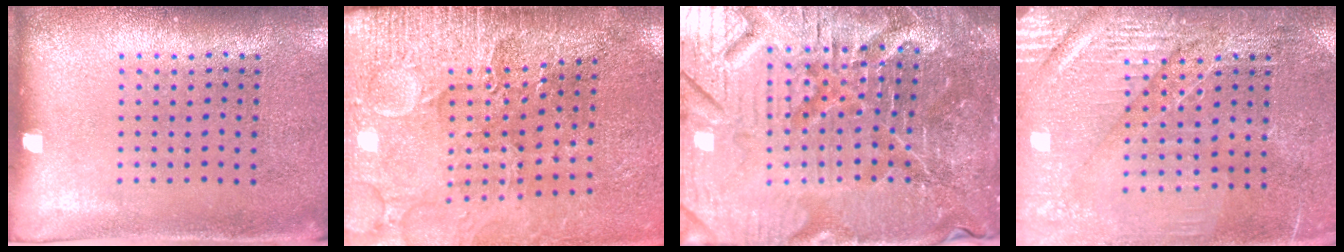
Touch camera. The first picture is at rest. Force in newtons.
{"total": 3.4, "press": 3.4, "slide": 0.4}
{"total": 7.3, "press": 6.5, "slide": 3.4}
{"total": 3.1, "press": 3.0, "slide": 0.6}